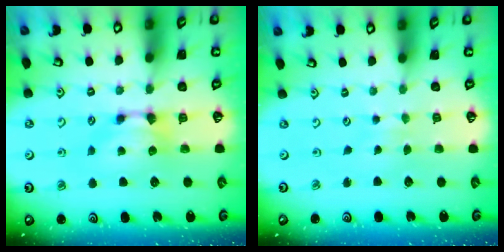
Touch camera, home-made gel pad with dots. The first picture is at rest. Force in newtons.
{"total": 4.3, "press": 4.3, "slide": 0.0}